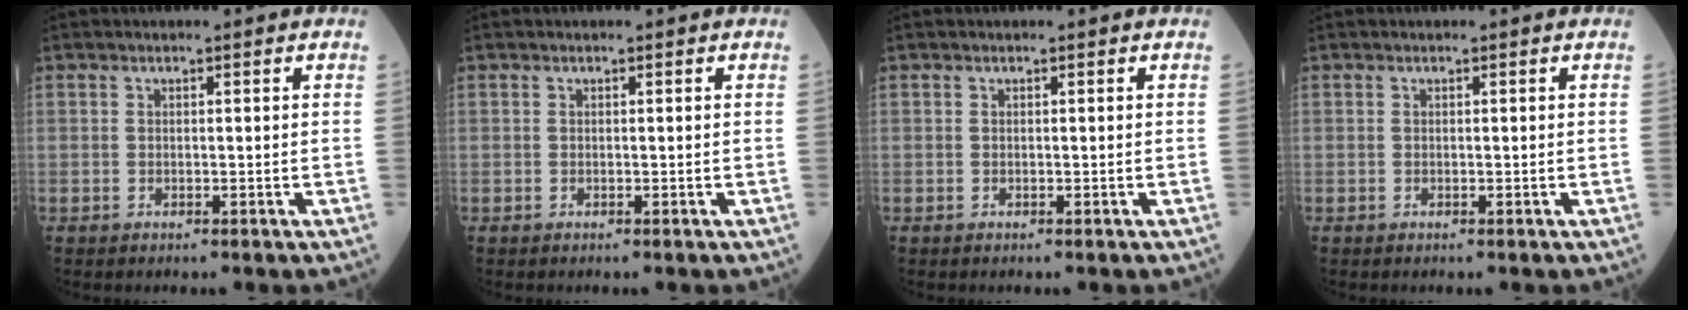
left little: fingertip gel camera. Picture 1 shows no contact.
{"total": 0.0}
{"total": 0.0}
{"total": 0.0}